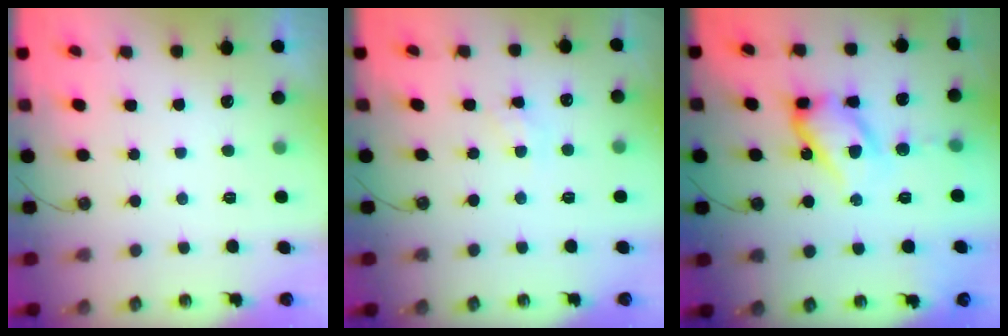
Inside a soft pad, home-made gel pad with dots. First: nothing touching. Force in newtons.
{"total": 5.5, "press": 5.4, "slide": 0.7}
{"total": 15.2, "press": 15.1, "slide": 0.8}